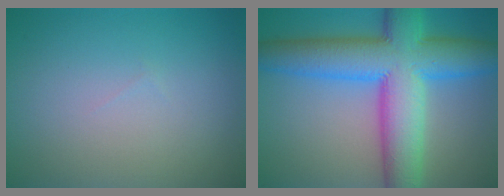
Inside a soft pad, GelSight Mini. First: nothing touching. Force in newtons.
{"total": 12.5, "press": 12.5, "slide": 0.2}